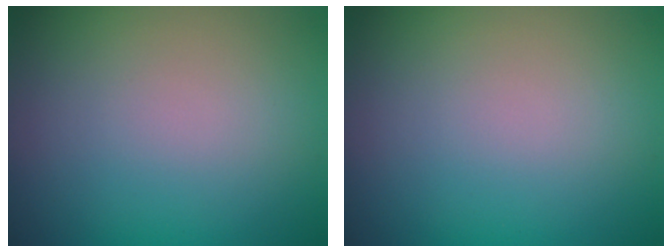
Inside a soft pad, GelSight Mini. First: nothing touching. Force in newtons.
{"total": 0.0}